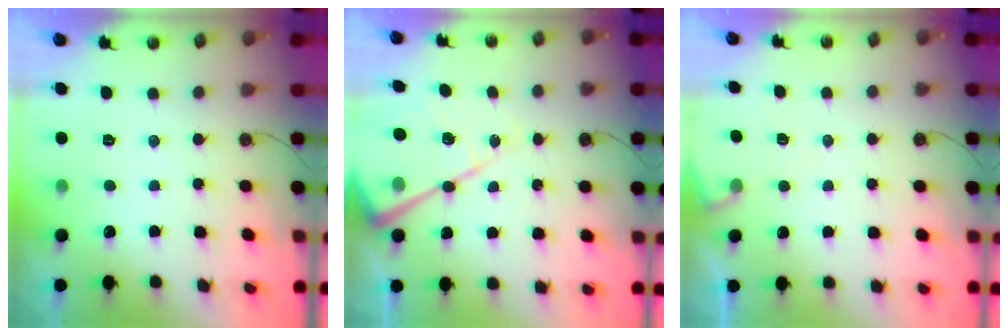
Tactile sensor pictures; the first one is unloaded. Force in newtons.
{"total": 18.1, "press": 18.0, "slide": 1.5}
{"total": 5.2, "press": 5.1, "slide": 0.6}